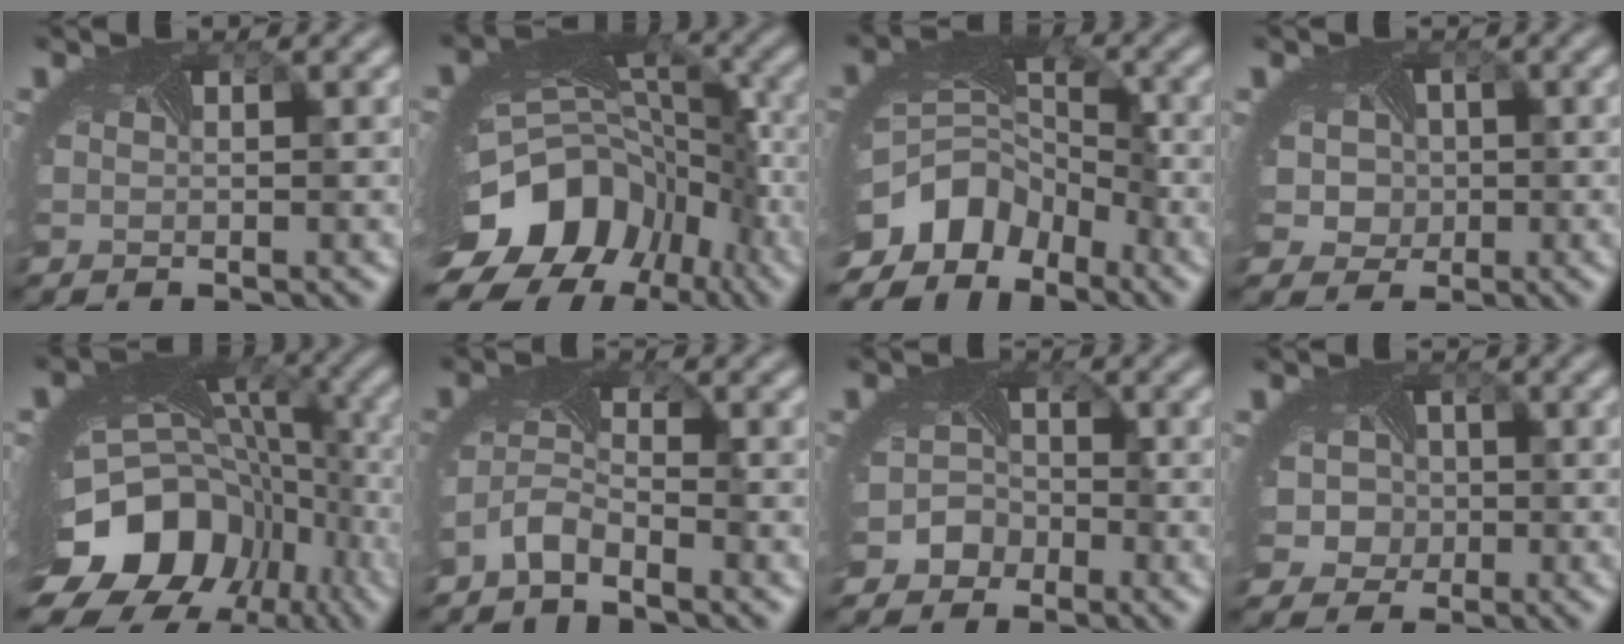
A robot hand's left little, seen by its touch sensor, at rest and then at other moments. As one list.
[{"total": 16.2, "force": [-7.6, 11.5, 8.5], "torque": [-0.173, -0.030, -0.100]}, {"total": 9.4, "force": [-6.0, 6.2, 3.8], "torque": [-0.087, -0.017, -0.103]}, {"total": 5.1, "force": [0.2, 4.6, 2.3], "torque": [-0.029, 0.011, -0.022]}, {"total": 16.2, "force": [-7.0, 11.5, 8.9], "torque": [-0.199, -0.042, -0.098]}, {"total": 2.7, "force": [-2.4, 0.7, 1.0], "torque": [-0.035, -0.006, -0.056]}, {"total": 3.2, "force": [-2.1, 2.4, 0.2], "torque": [0.019, 0.007, -0.039]}, {"total": 5.3, "force": [-0.4, 4.9, 2.2], "torque": [-0.022, 0.009, -0.030]}]